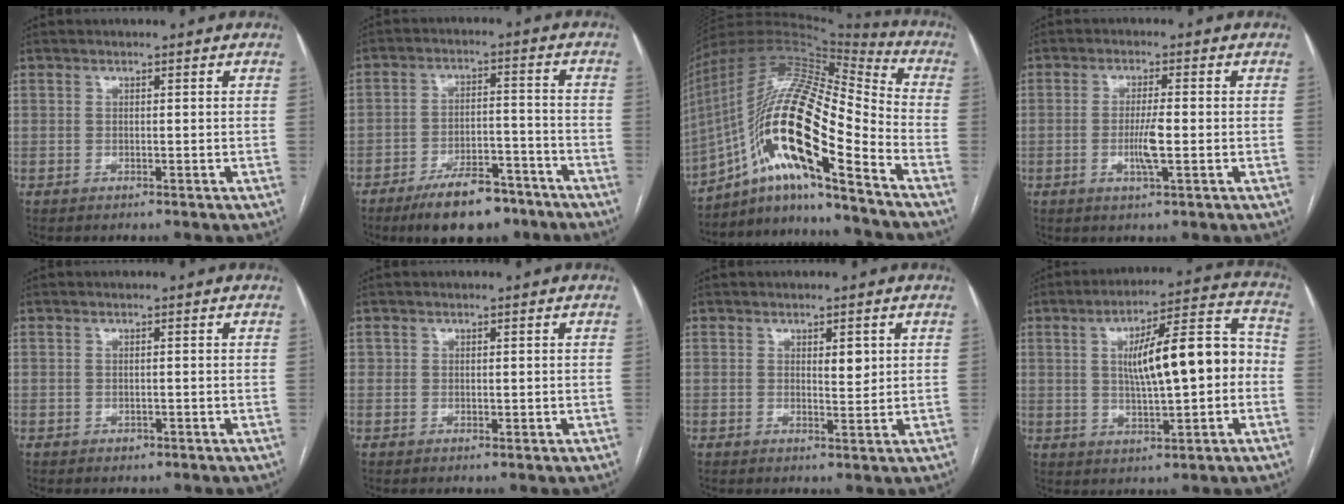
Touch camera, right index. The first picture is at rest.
{"total": 10.6, "force": [-7.8, 4.0, 6.0], "torque": [-0.094, 0.006, -0.126]}
{"total": 21.9, "force": [-10.2, 3.6, 19.1], "torque": [-0.375, 0.008, -0.180]}
{"total": 4.3, "force": [-0.9, 0.2, 4.2], "torque": [-0.083, -0.007, -0.015]}
{"total": 0.7, "force": [-0.2, 0.6, 0.3], "torque": [-0.003, 0.001, 0.001]}
{"total": 1.0, "force": [0.2, 0.9, 0.4], "torque": [-0.001, -0.001, 0.005]}
{"total": 2.7, "force": [1.0, 0.9, 2.3], "torque": [-0.033, -0.006, 0.016]}
{"total": 14.2, "force": [0.4, 3.3, 13.8], "torque": [-0.211, 0.037, 0.010]}